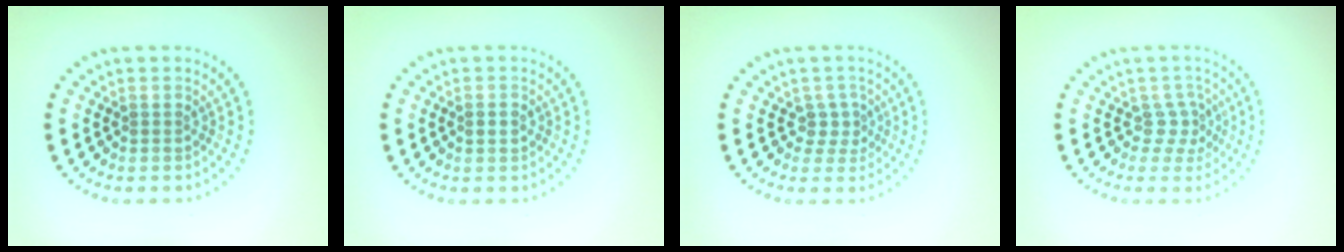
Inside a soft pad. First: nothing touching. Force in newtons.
{"total": 1.2, "press": 1.2, "slide": 0.2}
{"total": 1.8, "press": 1.4, "slide": 1.1}
{"total": 2.0, "press": 1.4, "slide": 1.4}